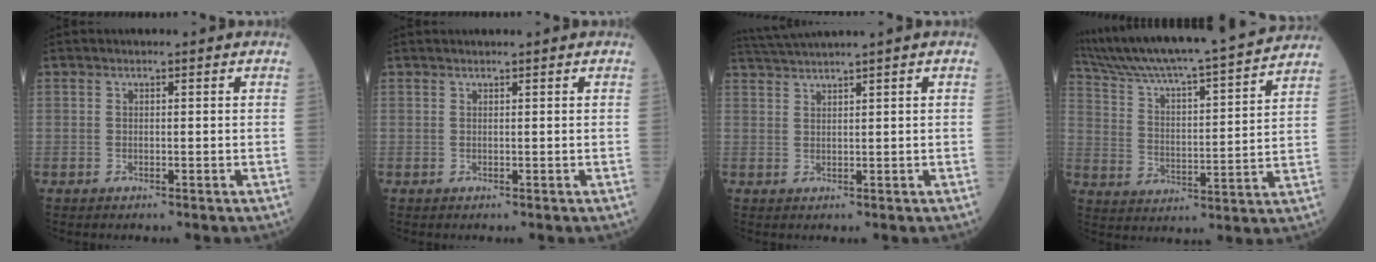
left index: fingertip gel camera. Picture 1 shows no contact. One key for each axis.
{"total": 1.5, "fx": 1.3, "fy": -0.2, "fz": 0.6, "tx": -0.009, "ty": 0.016, "tz": 0.026}
{"total": 4.2, "fx": 3.5, "fy": -1.7, "fz": 1.6, "tx": -0.038, "ty": 0.010, "tz": 0.073}
{"total": 22.4, "fx": 20.0, "fy": 0.4, "fz": 10.0, "tx": -0.175, "ty": -0.005, "tz": 0.306}